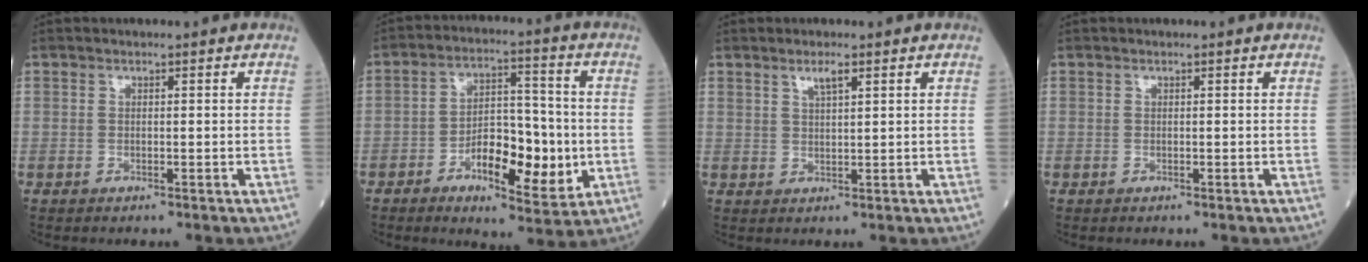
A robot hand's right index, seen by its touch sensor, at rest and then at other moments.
{"total": 12.0, "force": [-3.3, 4.6, 10.6], "torque": [-0.172, 0.007, -0.053]}
{"total": 2.3, "force": [1.5, 0.3, 1.8], "torque": [-0.036, 0.002, 0.029]}
{"total": 0.0}